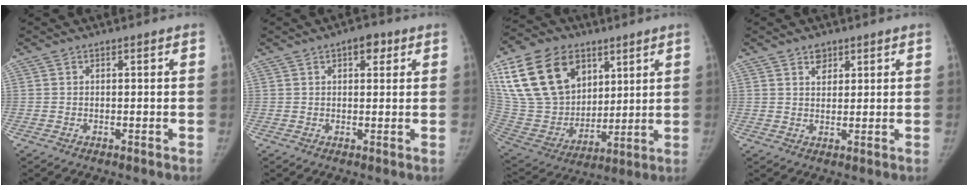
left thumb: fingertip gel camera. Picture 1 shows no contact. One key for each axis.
{"total": 3.8, "fx": 1.8, "fy": 2.1, "fz": 2.6, "tx": -0.018, "ty": -0.001, "tz": 0.019}
{"total": 25.2, "fx": 11.4, "fy": 17.5, "fz": 14.0, "tx": -0.266, "ty": -0.014, "tz": 0.221}
{"total": 2.8, "fx": 1.8, "fy": 1.9, "fz": 1.1, "tx": -0.002, "ty": -0.012, "tz": 0.031}